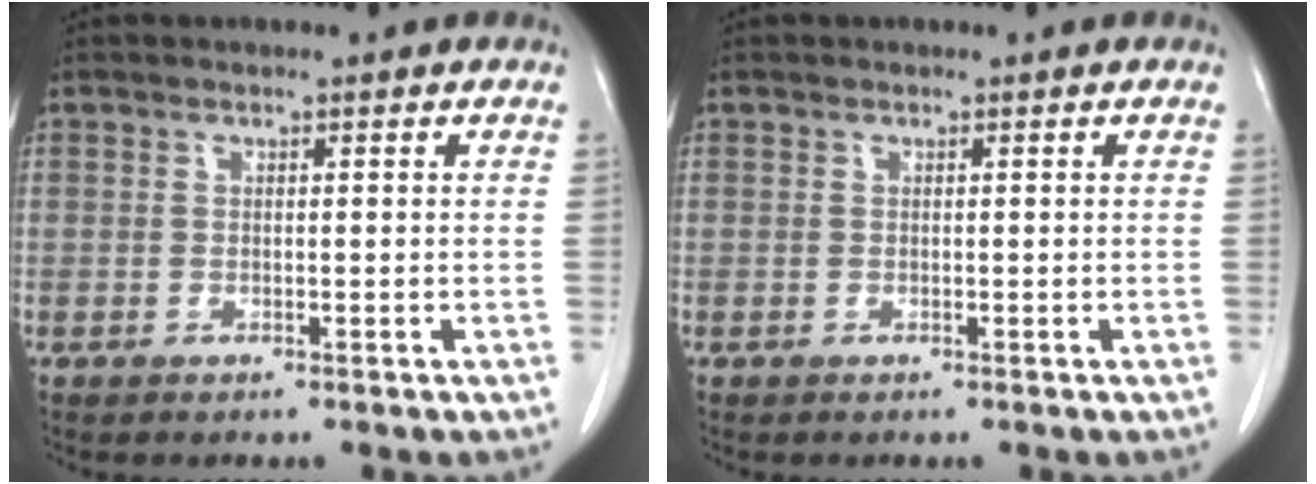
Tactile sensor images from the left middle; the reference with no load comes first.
{"total": 0.0}